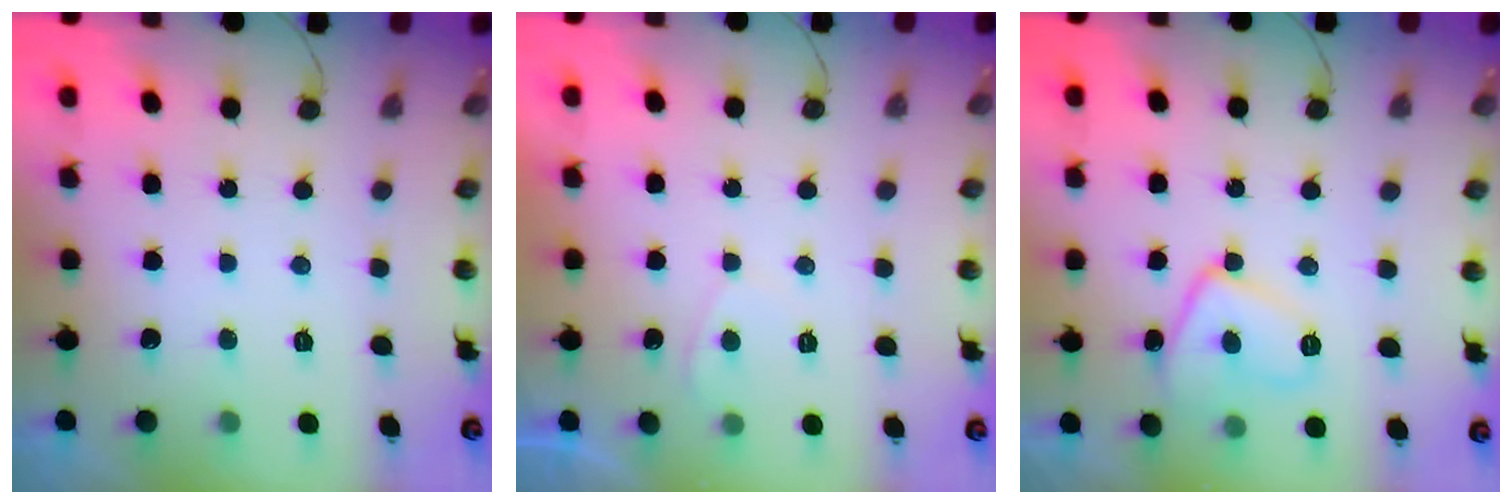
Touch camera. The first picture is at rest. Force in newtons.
{"total": 1.0, "press": 0.8, "slide": 0.5}
{"total": 10.5, "press": 10.5, "slide": 0.8}